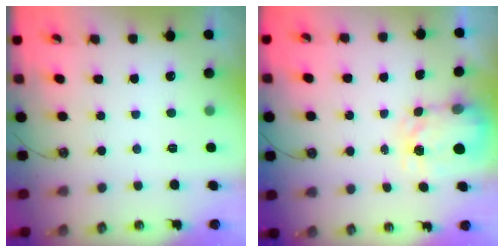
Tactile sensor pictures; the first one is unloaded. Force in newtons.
{"total": 3.9, "press": 3.8, "slide": 0.5}